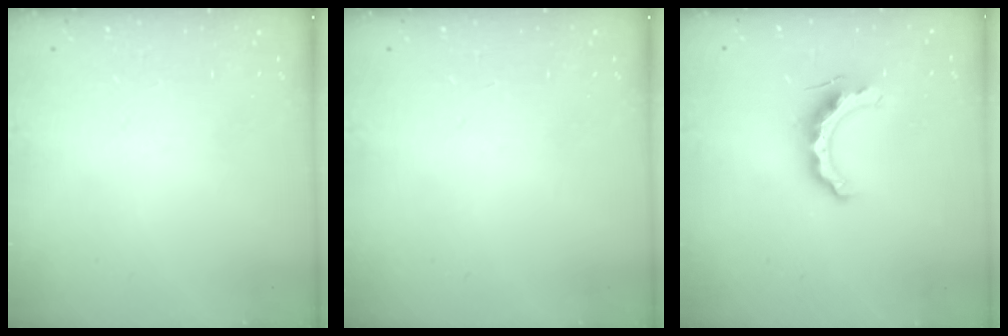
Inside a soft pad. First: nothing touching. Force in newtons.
{"total": 0.0}
{"total": 10.5, "press": 10.5, "slide": 0.6}